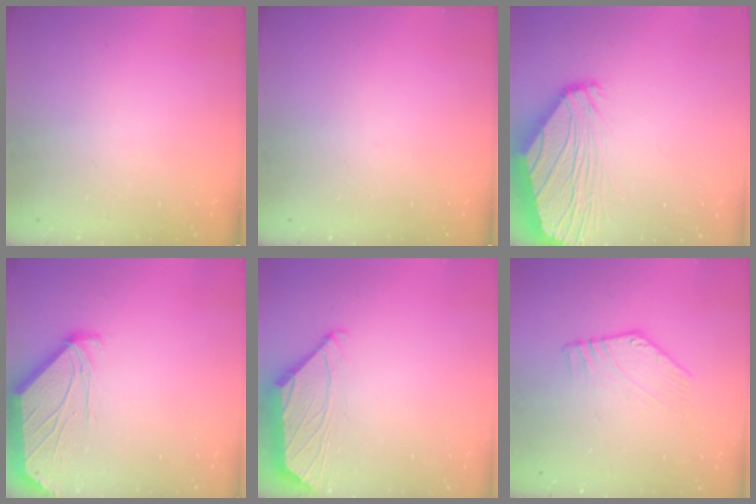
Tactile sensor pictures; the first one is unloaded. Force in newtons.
{"total": 0.0}
{"total": 10.0, "press": 9.8, "slide": 1.8}
{"total": 1.6, "press": 1.5, "slide": 0.5}
{"total": 2.2, "press": 2.1, "slide": 0.7}
{"total": 2.9, "press": 2.9, "slide": 0.3}